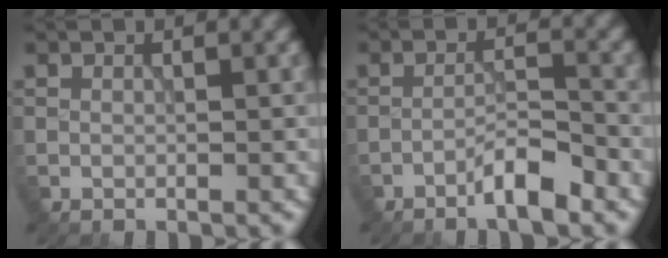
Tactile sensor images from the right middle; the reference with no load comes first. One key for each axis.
{"total": 3.5, "fx": -2.5, "fy": 0.5, "fz": 2.5, "tx": -0.041, "ty": 0.010, "tz": -0.048}